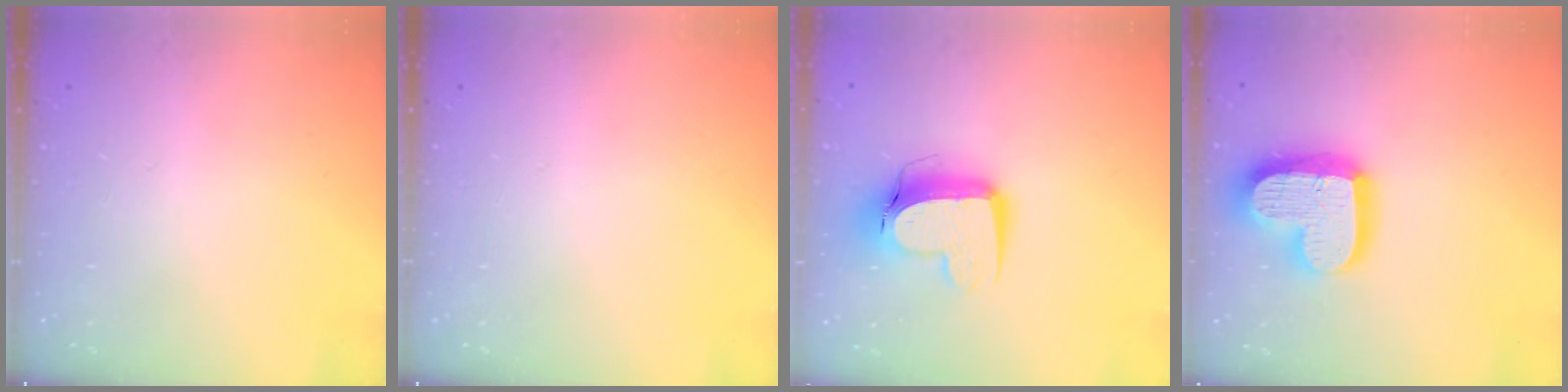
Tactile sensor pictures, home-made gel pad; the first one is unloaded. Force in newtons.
{"total": 0.0}
{"total": 12.0, "press": 12.0, "slide": 1.2}
{"total": 19.0, "press": 19.0, "slide": 1.6}